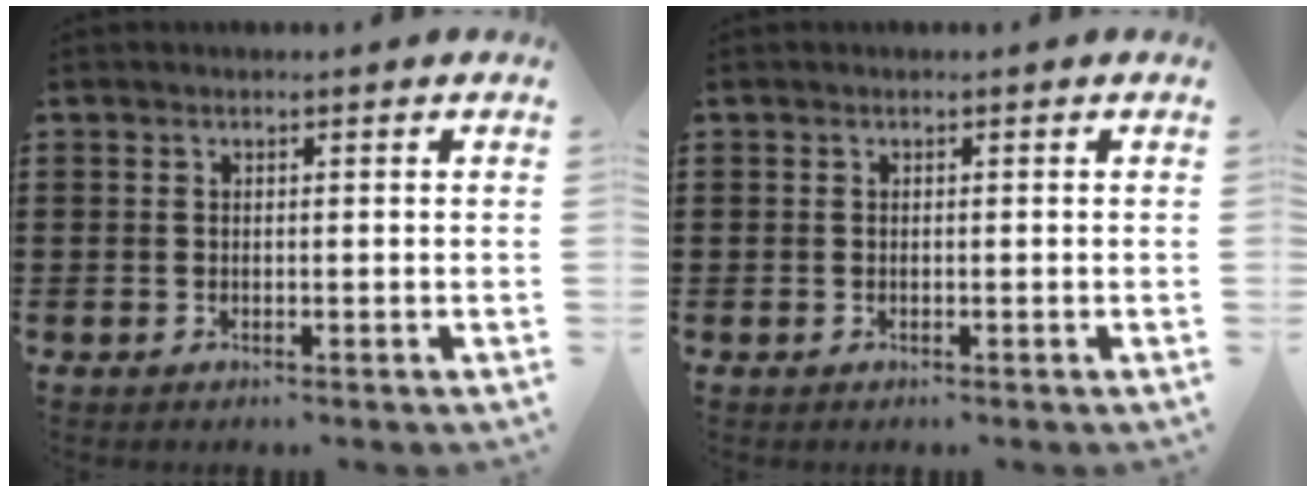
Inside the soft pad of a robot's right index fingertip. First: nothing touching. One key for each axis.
{"total": 0.0}